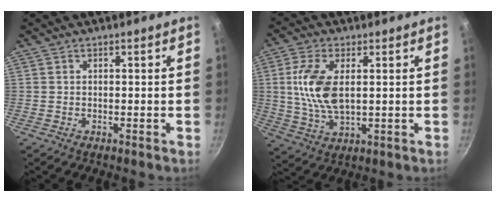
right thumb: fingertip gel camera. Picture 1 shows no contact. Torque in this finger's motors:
{"motor_torque": [0.14, 0.14, 0.87, 0.55, 0.13]}